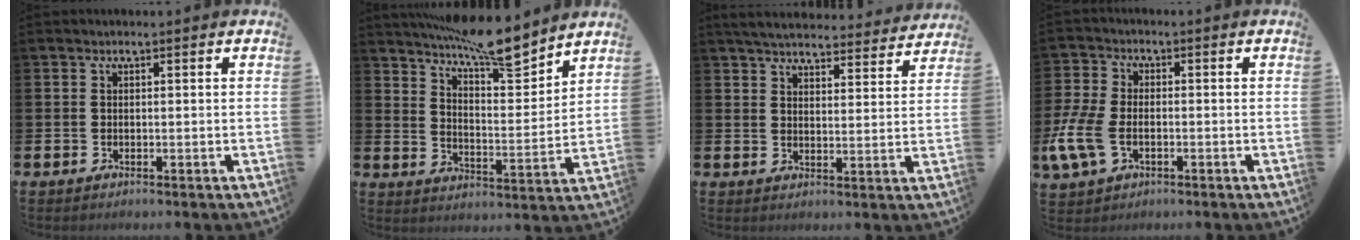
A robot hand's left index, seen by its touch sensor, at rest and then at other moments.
{"total": 11.3, "force": [10.0, 1.9, 4.8], "torque": [-0.097, -0.060, 0.179]}
{"total": 5.2, "force": [5.1, 0.8, 0.9], "torque": [-0.034, -0.033, 0.090]}
{"total": 7.2, "force": [-1.6, 4.4, 5.5], "torque": [-0.127, 0.002, -0.031]}